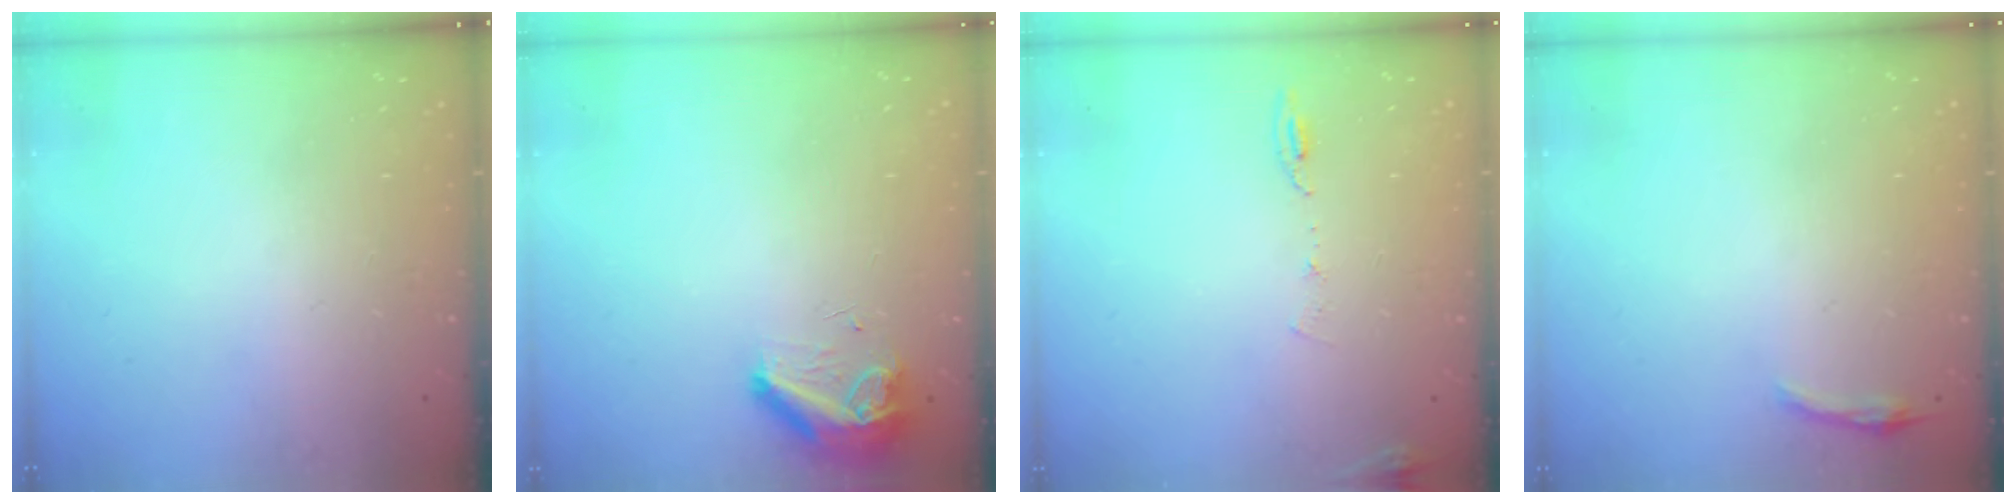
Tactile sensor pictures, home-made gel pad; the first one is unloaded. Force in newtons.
{"total": 8.3, "press": 8.2, "slide": 0.9}
{"total": 6.4, "press": 6.2, "slide": 1.6}
{"total": 3.1, "press": 3.0, "slide": 0.7}